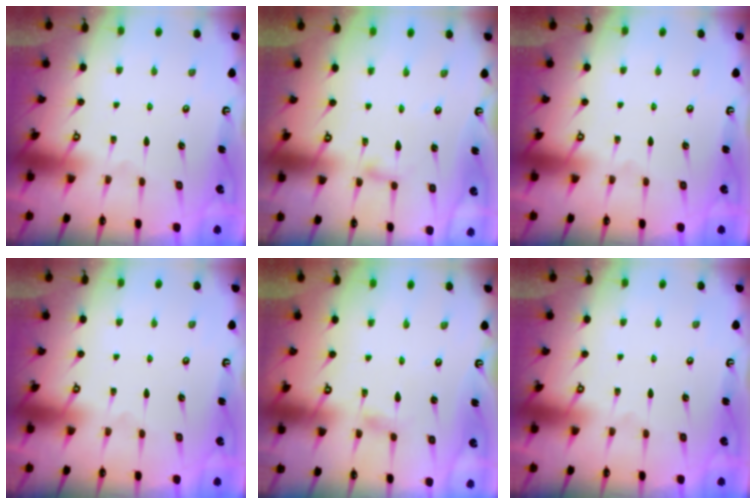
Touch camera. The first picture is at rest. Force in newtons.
{"total": 2.4, "press": 2.4, "slide": 0.2}
{"total": 0.0}
{"total": 0.0}
{"total": 2.1, "press": 2.1, "slide": 0.2}
{"total": 0.0}